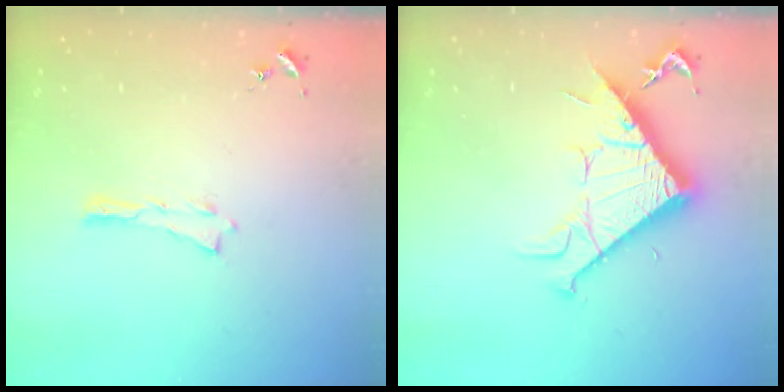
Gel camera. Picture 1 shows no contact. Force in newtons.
{"total": 11.9, "press": 11.9, "slide": 0.2}